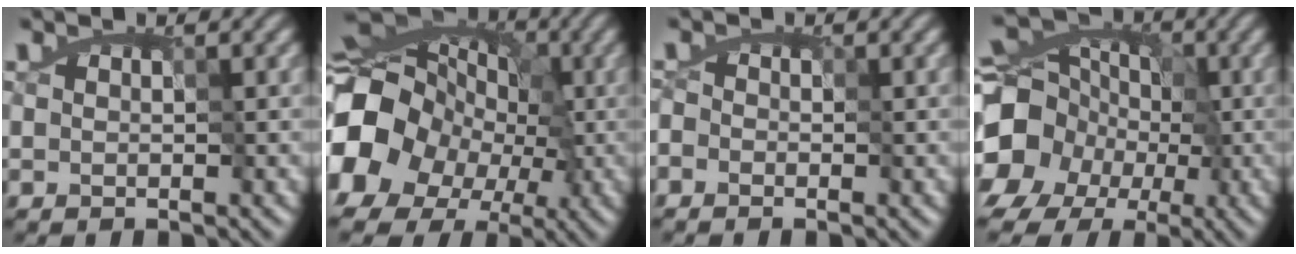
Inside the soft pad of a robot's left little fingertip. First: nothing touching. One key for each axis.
{"total": 18.8, "fx": -6.0, "fy": 16.1, "fz": 7.6, "tx": -0.159, "ty": -0.017, "tz": -0.138}
{"total": 2.0, "fx": -0.3, "fy": 1.9, "fz": 0.6, "tx": -0.005, "ty": 0.007, "tz": -0.014}
{"total": 13.4, "fx": -4.7, "fy": 11.0, "fz": 5.9, "tx": -0.127, "ty": -0.004, "tz": -0.095}